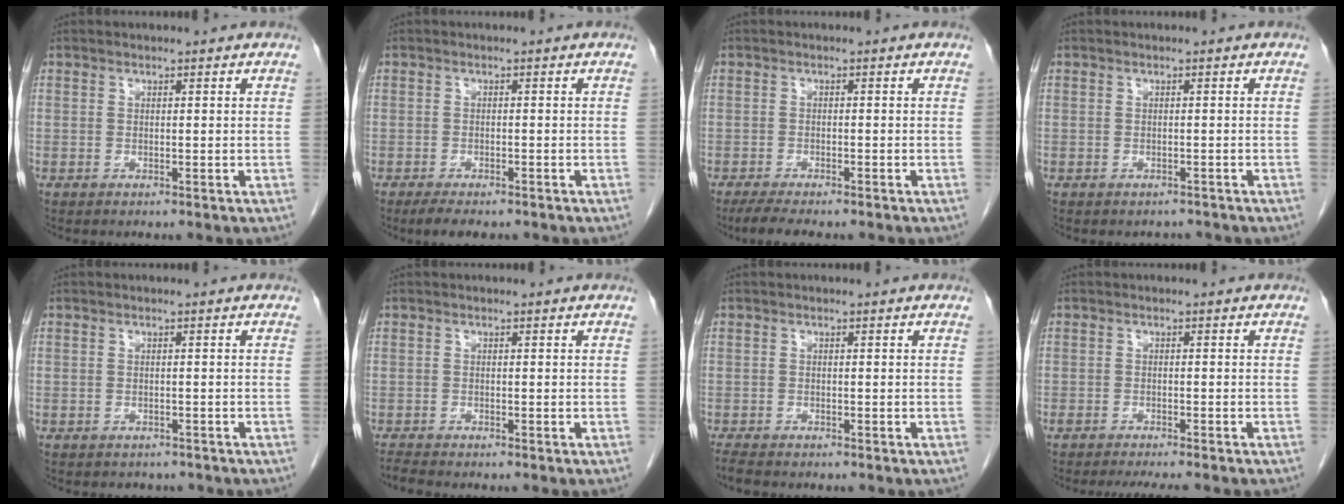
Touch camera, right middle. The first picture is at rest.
{"total": 4.0, "force": [-3.1, 1.2, 2.2], "torque": [-0.038, -0.010, -0.043]}
{"total": 5.3, "force": [-4.4, 0.8, 2.9], "torque": [-0.047, -0.013, -0.066]}
{"total": 1.4, "force": [-1.3, 0.5, -0.1], "torque": [-0.002, -0.002, -0.018]}
{"total": 2.9, "force": [-2.5, 1.4, 0.3], "torque": [-0.010, 0.000, -0.033]}
{"total": 1.3, "force": [-1.3, -0.2, 0.1], "torque": [-0.011, -0.008, -0.024]}
{"total": 2.5, "force": [-2.1, 0.6, 1.1], "torque": [-0.026, -0.007, -0.032]}
{"total": 6.4, "force": [-5.5, 0.8, 3.1], "torque": [-0.038, -0.006, -0.080]}